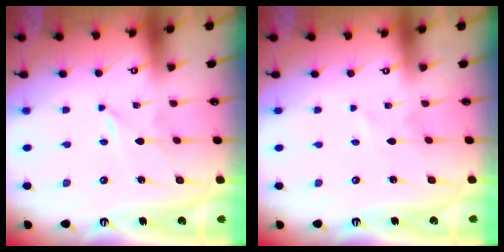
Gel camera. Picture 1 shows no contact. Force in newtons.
{"total": 0.0}